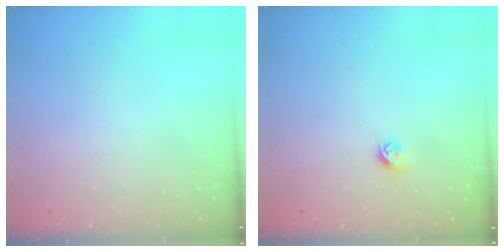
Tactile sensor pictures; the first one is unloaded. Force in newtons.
{"total": 6.0, "press": 5.9, "slide": 0.7}